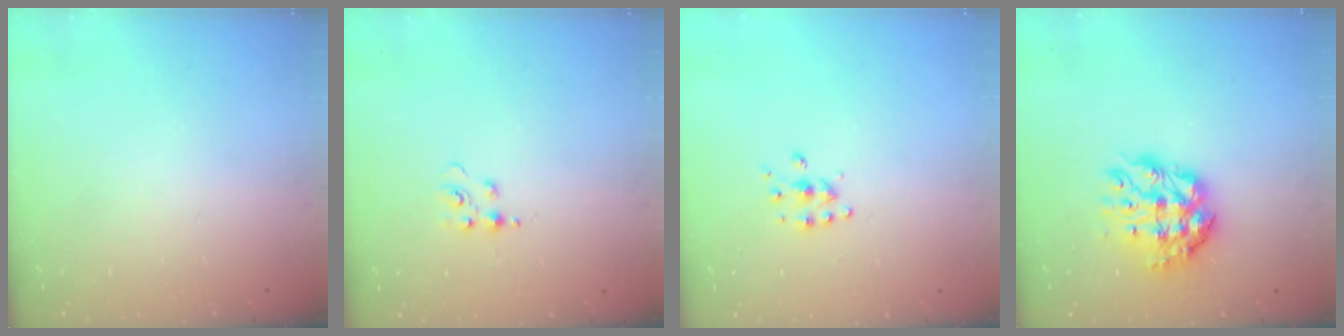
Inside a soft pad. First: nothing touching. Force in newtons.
{"total": 4.9, "press": 4.9, "slide": 0.5}
{"total": 5.4, "press": 5.4, "slide": 0.6}
{"total": 9.9, "press": 9.8, "slide": 1.0}